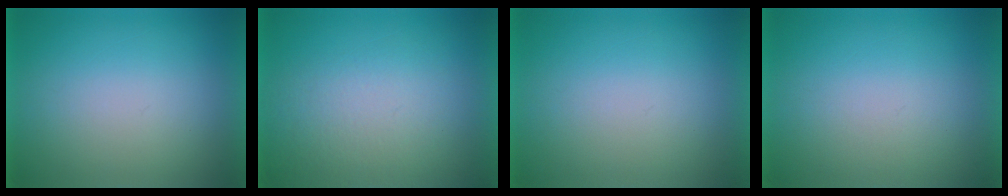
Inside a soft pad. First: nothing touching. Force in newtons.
{"total": 5.5}
{"total": 0.0}
{"total": 1.1}